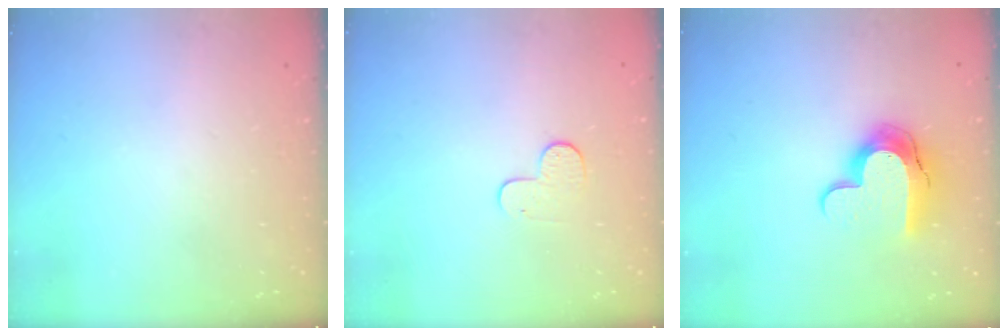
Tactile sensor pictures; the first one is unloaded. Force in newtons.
{"total": 5.5, "press": 5.5, "slide": 0.6}
{"total": 12.3, "press": 12.2, "slide": 1.0}